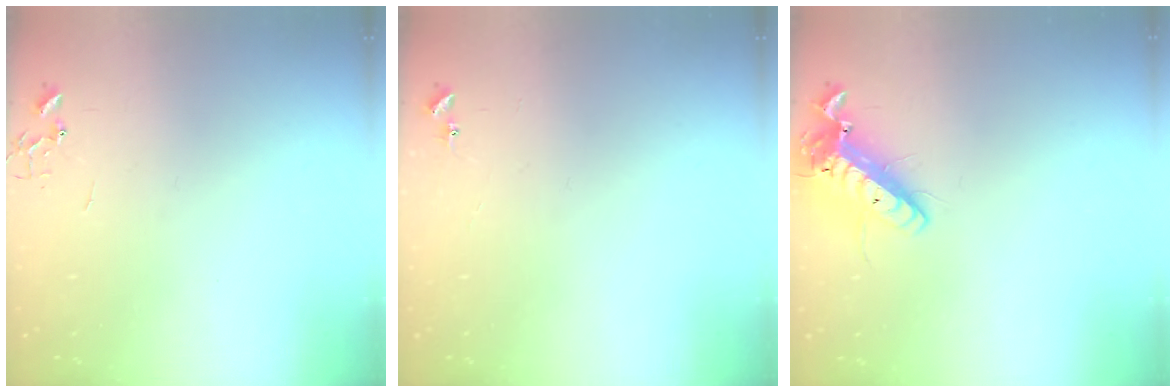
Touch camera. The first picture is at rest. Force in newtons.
{"total": 5.4, "press": 5.4, "slide": 0.6}
{"total": 14.7, "press": 14.4, "slide": 2.9}